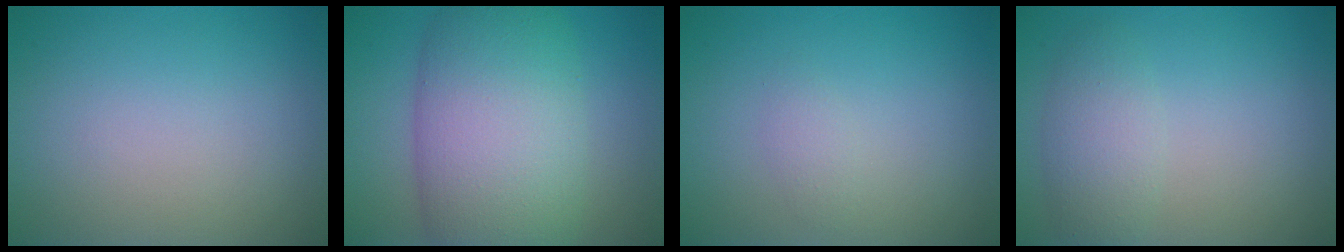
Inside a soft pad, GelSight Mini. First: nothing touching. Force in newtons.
{"total": 12.0, "press": 12.0, "slide": 0.6}
{"total": 0.9, "press": 0.9, "slide": 0.1}
{"total": 2.7, "press": 2.7, "slide": 0.2}